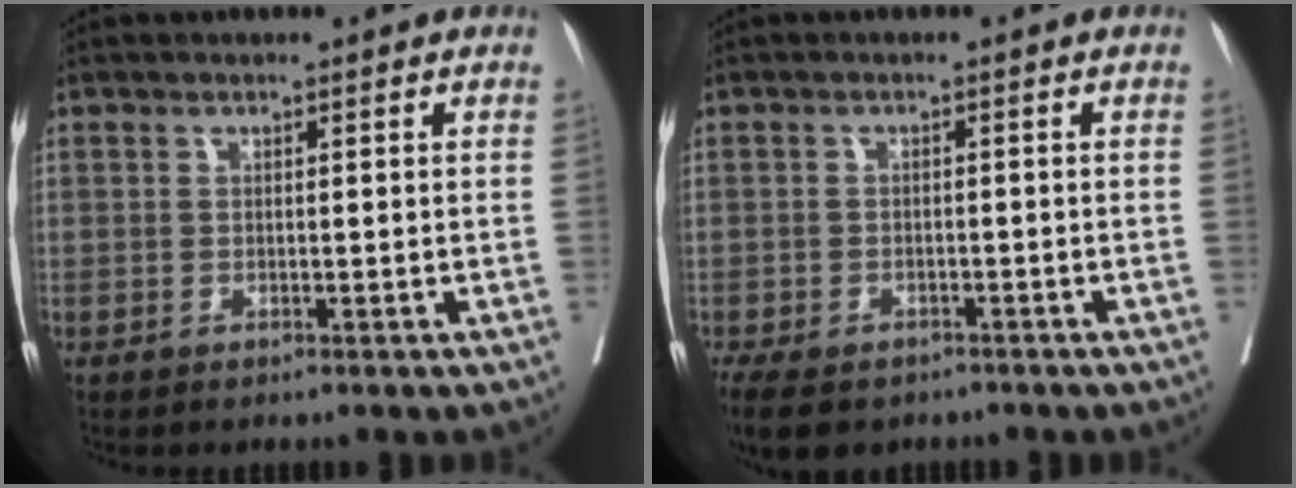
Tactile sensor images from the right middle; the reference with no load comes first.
{"total": 9.9, "force": [-7.0, 5.3, 4.5], "torque": [-0.097, -0.015, -0.096]}